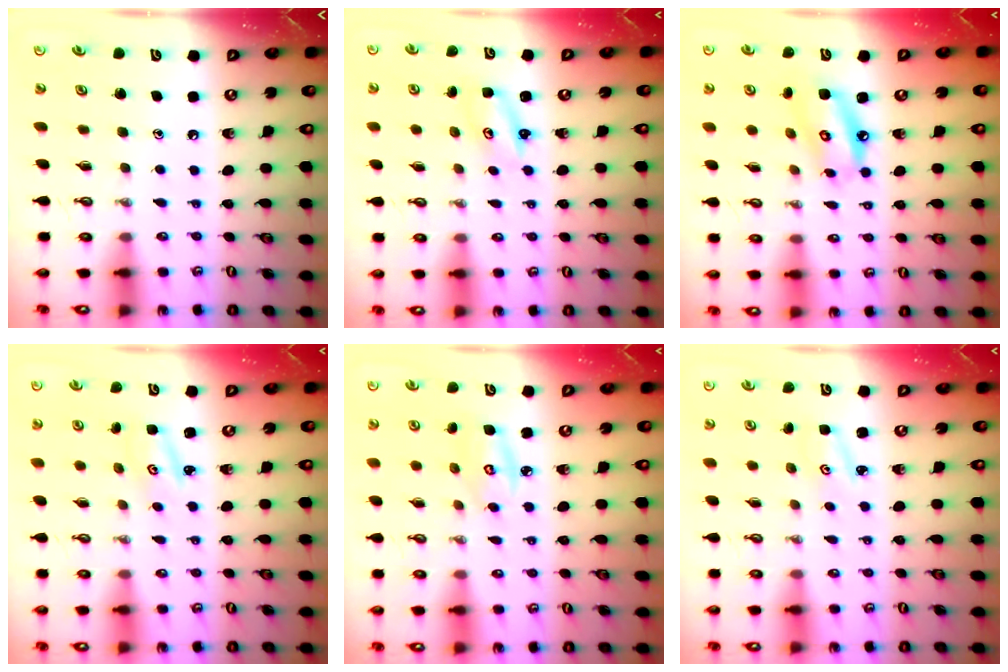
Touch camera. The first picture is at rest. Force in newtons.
{"total": 2.6, "press": 2.6, "slide": 0.3}
{"total": 9.7, "press": 9.7, "slide": 0.8}
{"total": 1.5, "press": 1.5, "slide": 0.1}
{"total": 5.3, "press": 5.3, "slide": 0.3}
{"total": 2.9, "press": 2.9, "slide": 0.3}